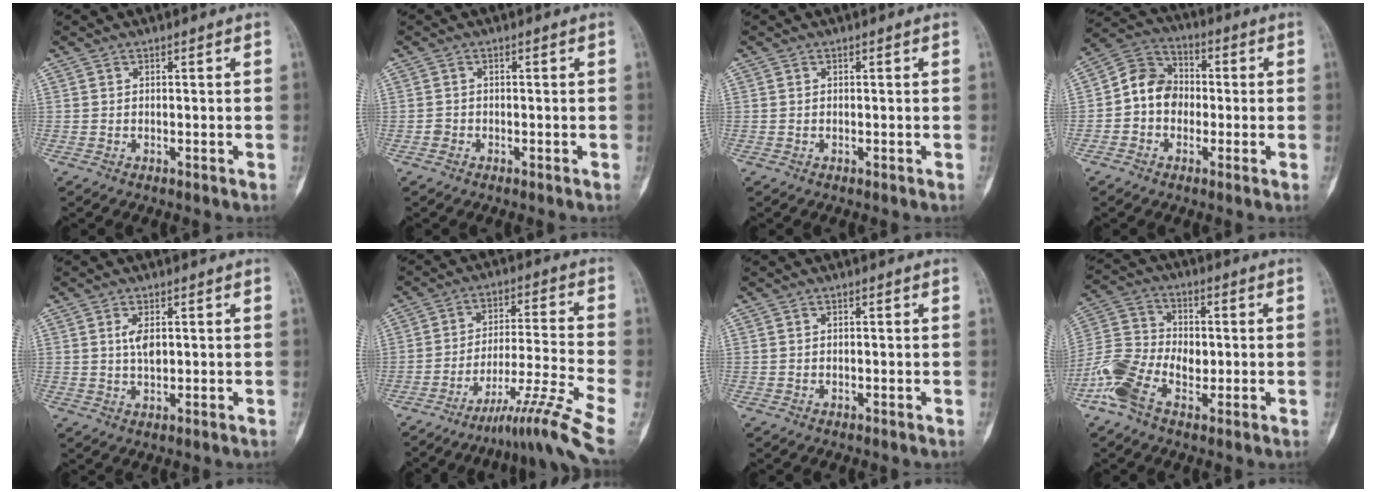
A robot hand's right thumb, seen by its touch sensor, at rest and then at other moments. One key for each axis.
{"total": 0.9, "fx": -0.4, "fy": 0.7, "fz": 0.2, "tx": 0.004, "ty": 0.004, "tz": -0.012}
{"total": 0.0}
{"total": 9.0, "fx": -1.0, "fy": 7.5, "fz": 4.8, "tx": -0.063, "ty": 0.033, "tz": -0.037}
{"total": 3.2, "fx": 0.7, "fy": 1.6, "fz": 2.8, "tx": -0.049, "ty": -0.007, "tz": 0.013}
{"total": 12.8, "fx": -9.1, "fy": -1.2, "fz": 8.9, "tx": -0.159, "ty": 0.072, "tz": -0.147}
{"total": 0.0}
{"total": 11.2, "fx": -3.6, "fy": 7.0, "fz": 8.0, "tx": -0.155, "ty": 0.025, "tz": -0.076}